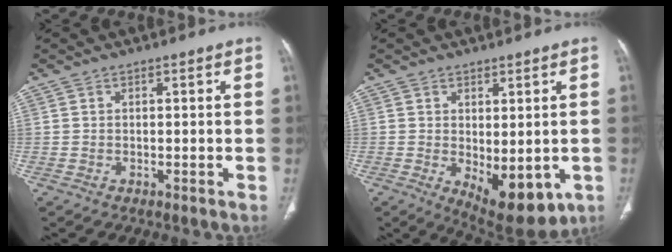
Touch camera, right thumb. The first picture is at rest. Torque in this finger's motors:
{"motor_torque": [-0.47, 0.48, 0.05, 0.16, 0.08]}